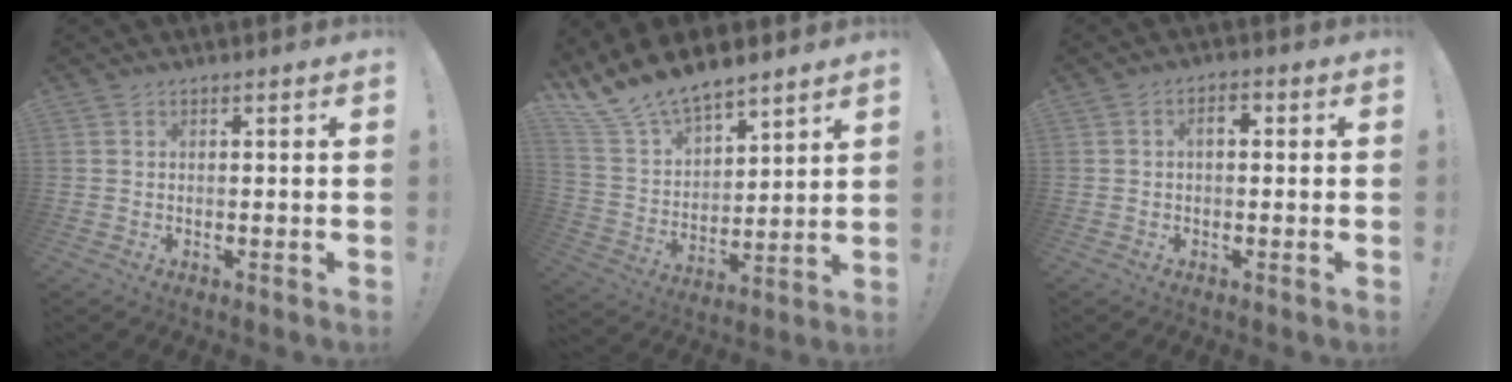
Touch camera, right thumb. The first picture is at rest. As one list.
[{"total": 13.4, "force": [11.9, 4.9, 3.7], "torque": [-0.098, -0.089, 0.226]}, {"total": 2.9, "force": [0.0, 1.7, 2.3], "torque": [-0.033, 0.004, -0.006]}]